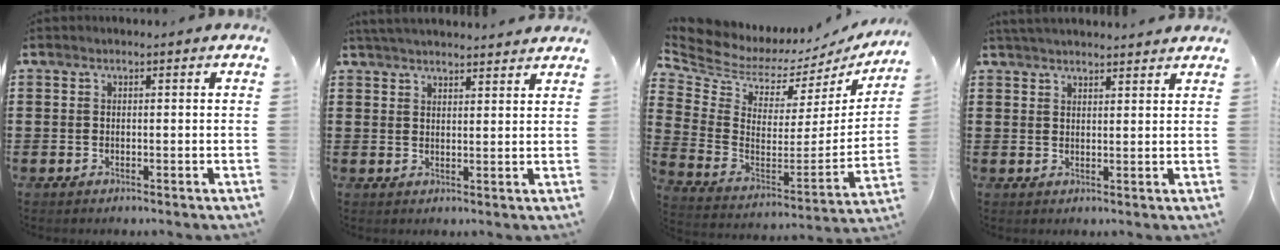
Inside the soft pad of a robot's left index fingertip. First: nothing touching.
{"total": 3.3, "force": [3.3, -0.1, 0.6], "torque": [-0.021, -0.006, 0.061]}
{"total": 4.7, "force": [4.0, 2.1, 1.2], "torque": [-0.058, -0.051, 0.065]}
{"total": 2.9, "force": [2.9, -0.1, 0.5], "torque": [-0.017, -0.004, 0.055]}